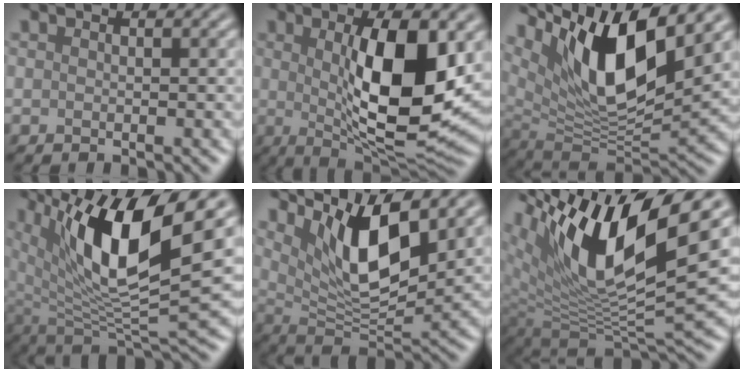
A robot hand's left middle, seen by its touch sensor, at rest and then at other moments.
{"total": 11.1, "force": [1.0, 3.5, 10.5], "torque": [-0.158, -0.011, 0.023]}
{"total": 12.1, "force": [5.9, 4.2, 9.7], "torque": [-0.167, -0.009, 0.114]}
{"total": 13.3, "force": [5.7, 4.1, 11.3], "torque": [-0.201, 0.001, 0.103]}
{"total": 8.9, "force": [4.3, 2.9, 7.3], "torque": [-0.128, -0.017, 0.082]}
{"total": 13.5, "force": [6.4, 4.5, 11.0], "torque": [-0.208, -0.005, 0.123]}